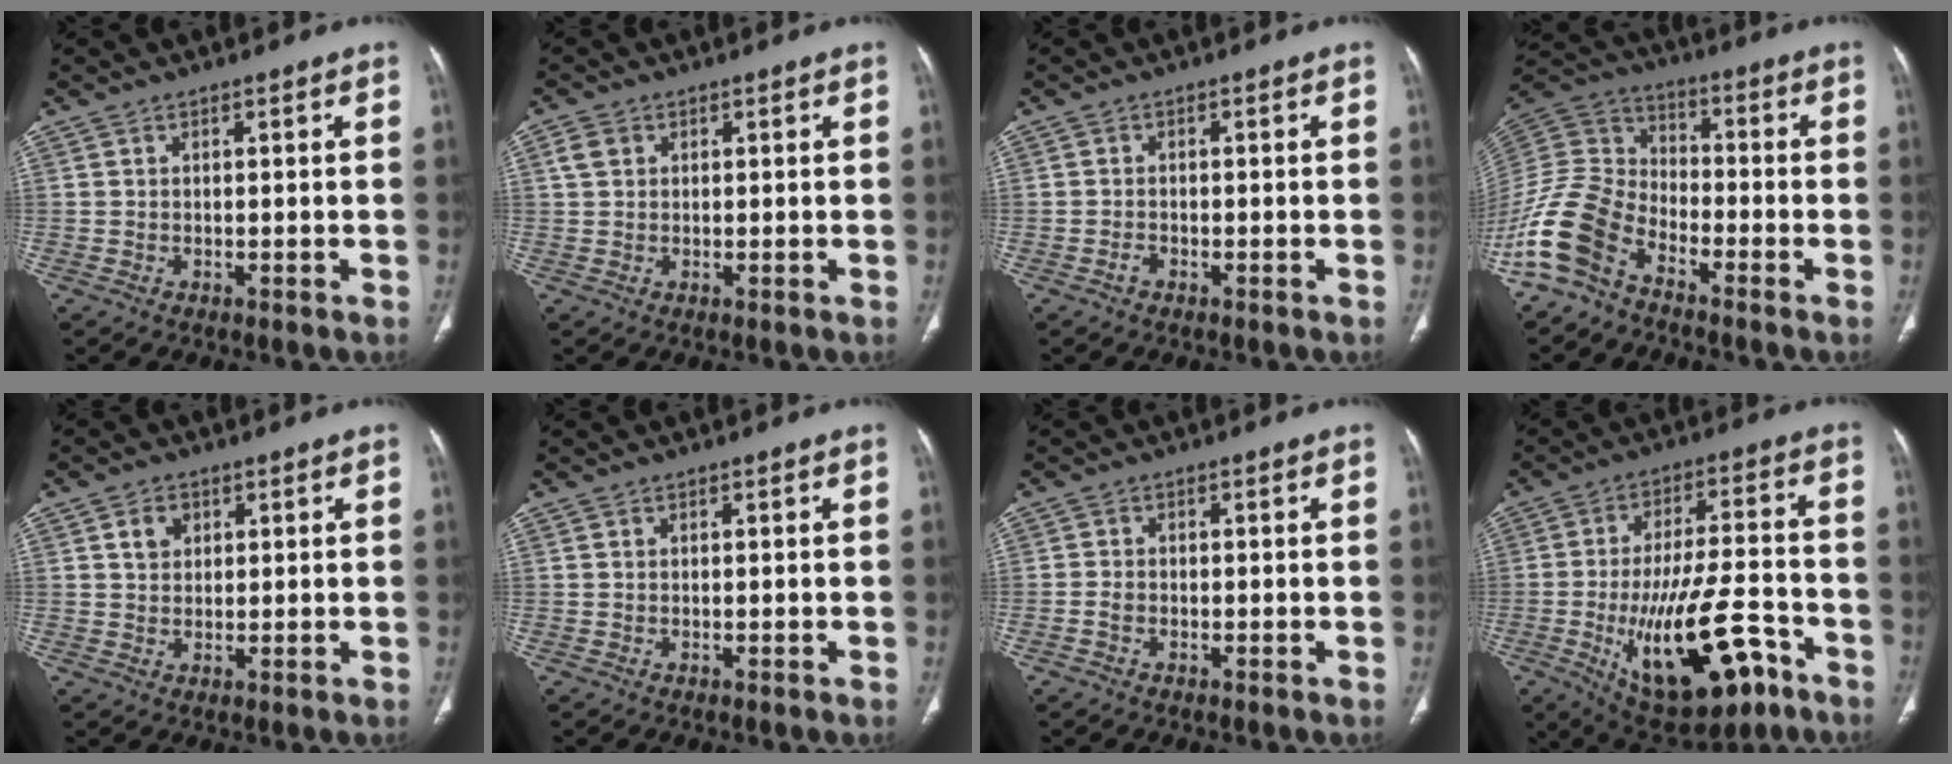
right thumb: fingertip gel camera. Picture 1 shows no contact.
{"total": 2.7, "force": [1.0, 2.2, 1.3], "torque": [-0.023, 0.004, 0.021]}
{"total": 0.7, "force": [-0.3, 0.5, 0.5], "torque": [-0.010, 0.002, -0.006]}
{"total": 12.5, "force": [-8.4, 7.1, 6.1], "torque": [-0.128, 0.062, -0.180]}
{"total": 3.6, "force": [1.4, 2.8, 1.8], "torque": [-0.011, -0.005, 0.027]}
{"total": 0.0}
{"total": 1.4, "force": [-0.7, 1.0, 0.8], "torque": [-0.012, 0.007, -0.016]}
{"total": 20.9, "force": [-8.8, 8.7, 16.9], "torque": [-0.274, 0.036, -0.121]}